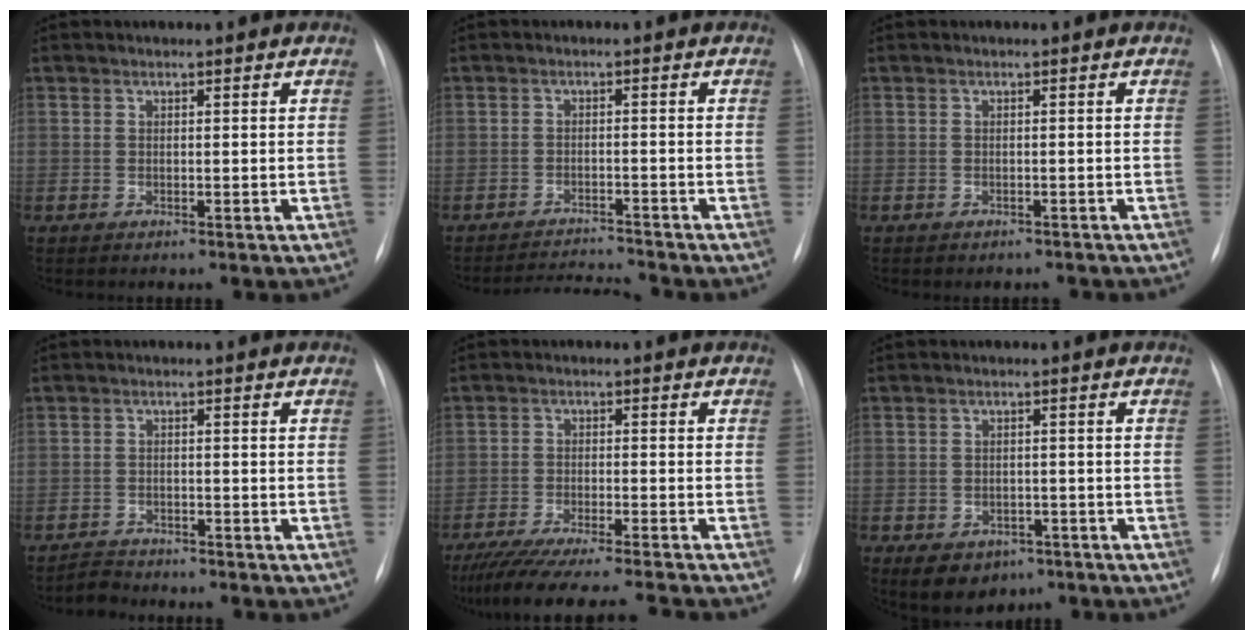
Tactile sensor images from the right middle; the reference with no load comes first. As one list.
[{"total": 4.6, "force": [-4.4, -1.4, -0.4], "torque": [0.000, -0.008, -0.074]}, {"total": 2.3, "force": [-2.0, 1.0, 0.5], "torque": [-0.008, -0.001, -0.023]}, {"total": 2.3, "force": [-2.1, 0.4, -0.7], "torque": [0.010, -0.007, -0.039]}, {"total": 16.0, "force": [-14.4, 0.1, 6.9], "torque": [-0.116, -0.036, -0.216]}, {"total": 6.9, "force": [-4.0, 4.9, 2.6], "torque": [-0.040, 0.008, -0.046]}]